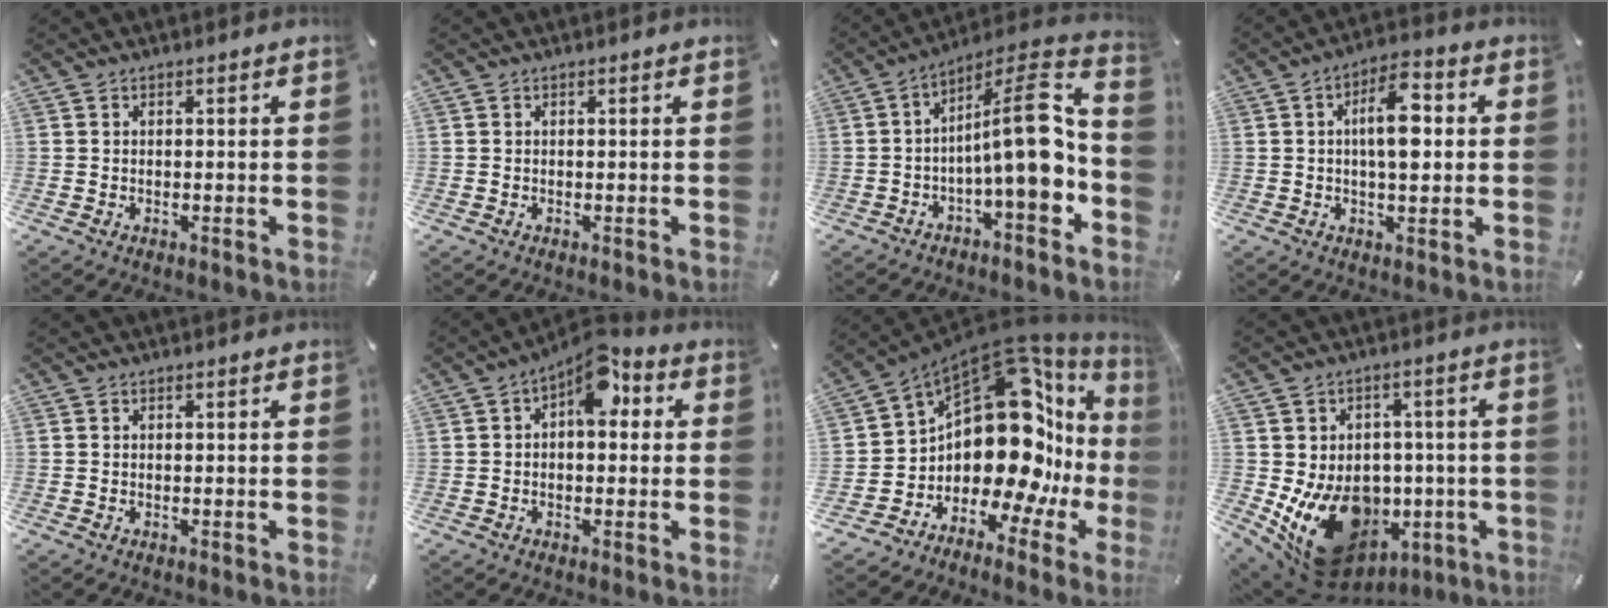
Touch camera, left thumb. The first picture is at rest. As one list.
[{"total": 0.0}, {"total": 17.3, "force": [-2.1, 5.1, 16.4], "torque": [-0.250, -0.017, -0.042]}, {"total": 10.7, "force": [1.4, 4.9, 9.4], "torque": [-0.148, 0.002, 0.018]}, {"total": 0.0}, {"total": 8.9, "force": [3.6, 4.9, 6.4], "torque": [-0.083, -0.023, 0.057]}, {"total": 21.0, "force": [4.6, 11.6, 16.9], "torque": [-0.291, -0.078, 0.086]}, {"total": 17.4, "force": [-5.0, 13.2, 10.2], "torque": [-0.165, 0.011, -0.065]}]